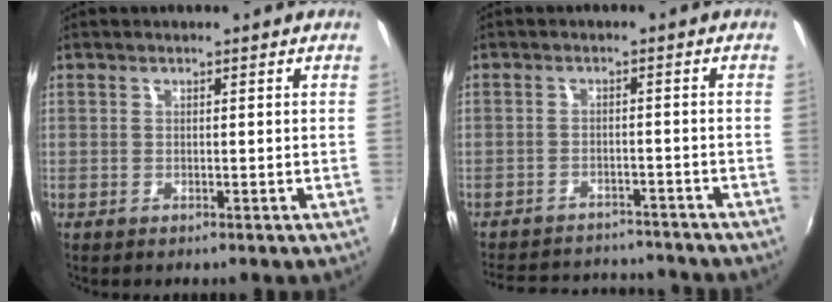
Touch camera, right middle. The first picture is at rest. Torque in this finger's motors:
{"motor_torque": [0.43, -0.73, 0.06, 0.03]}